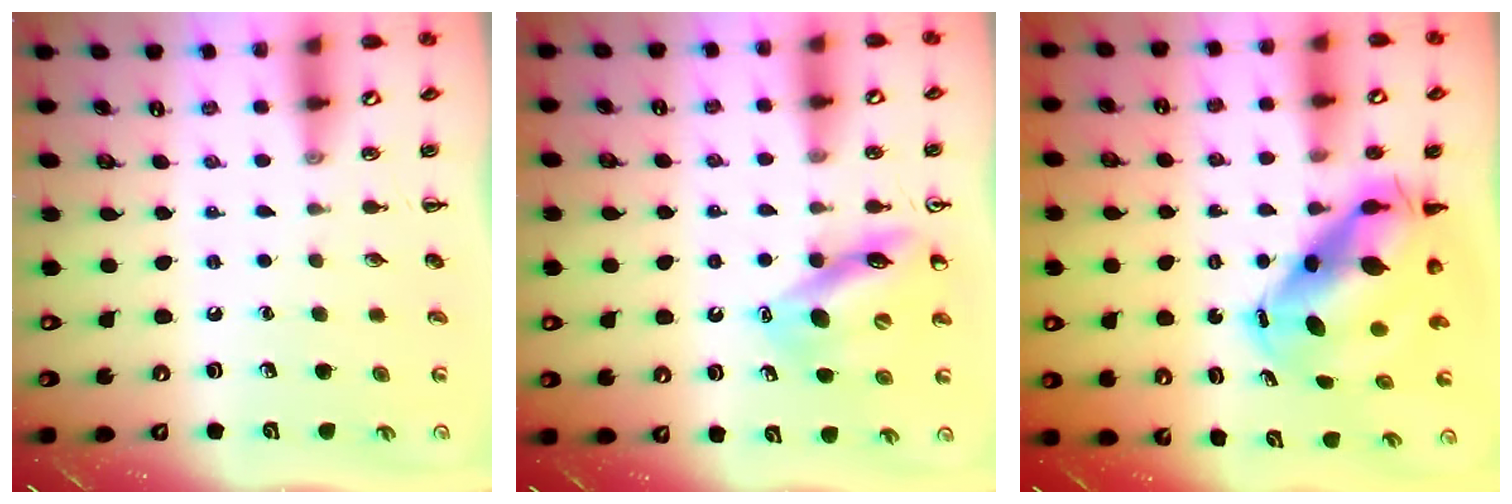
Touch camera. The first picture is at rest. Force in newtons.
{"total": 11.0, "press": 10.4, "slide": 3.5}
{"total": 11.0, "press": 10.7, "slide": 2.7}